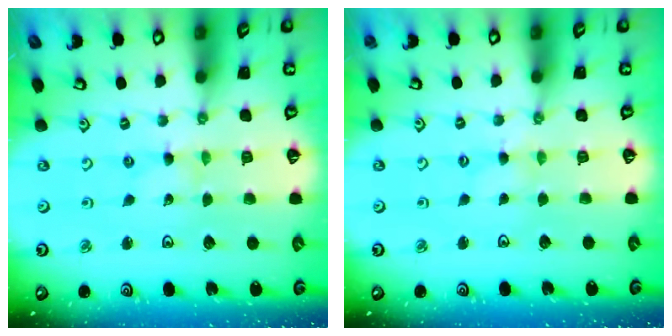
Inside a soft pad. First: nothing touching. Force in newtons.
{"total": 0.8, "press": 0.7, "slide": 0.3}